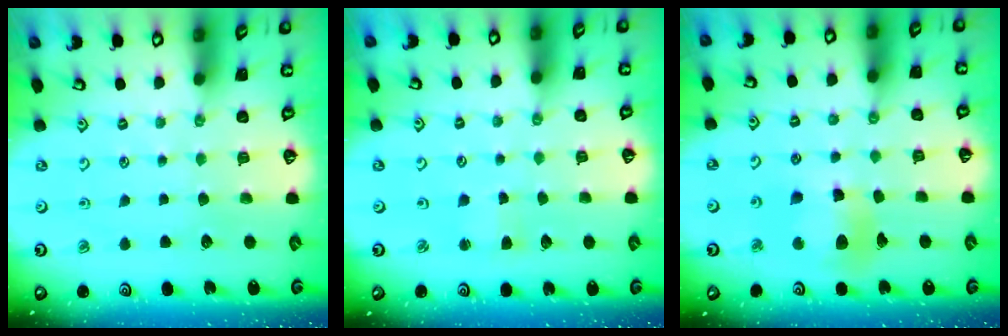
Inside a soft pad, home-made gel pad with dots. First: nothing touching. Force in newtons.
{"total": 2.5, "press": 2.5, "slide": 0.3}
{"total": 9.8, "press": 9.7, "slide": 1.2}